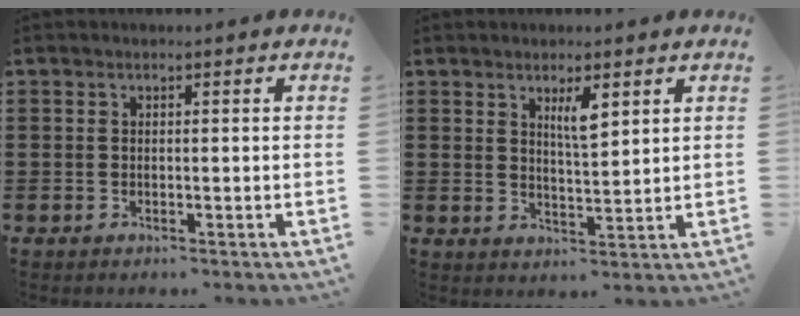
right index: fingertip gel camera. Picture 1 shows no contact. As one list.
[{"total": 3.8, "force": [2.1, 1.0, 3.0], "torque": [-0.047, -0.002, 0.031]}]